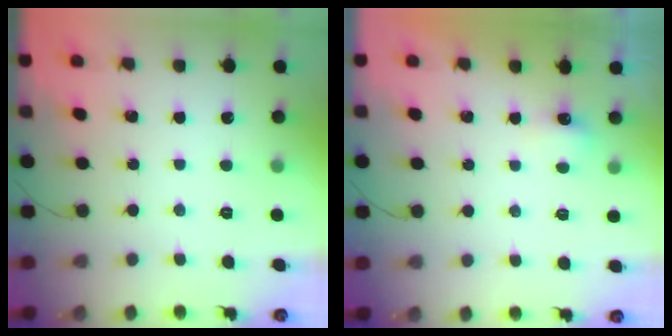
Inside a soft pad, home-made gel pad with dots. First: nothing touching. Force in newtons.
{"total": 3.3, "press": 3.1, "slide": 1.0}